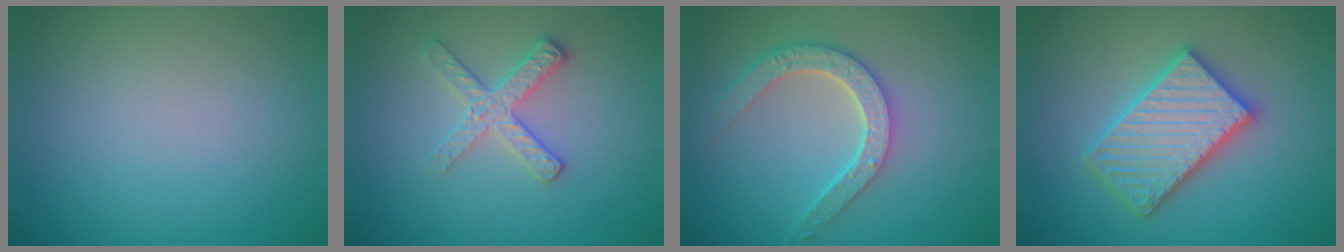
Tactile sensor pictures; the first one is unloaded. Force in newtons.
{"total": 2.7, "press": 2.5, "slide": 1.1}
{"total": 4.6, "press": 3.6, "slide": 2.8}
{"total": 5.5, "press": 5.5, "slide": 0.8}